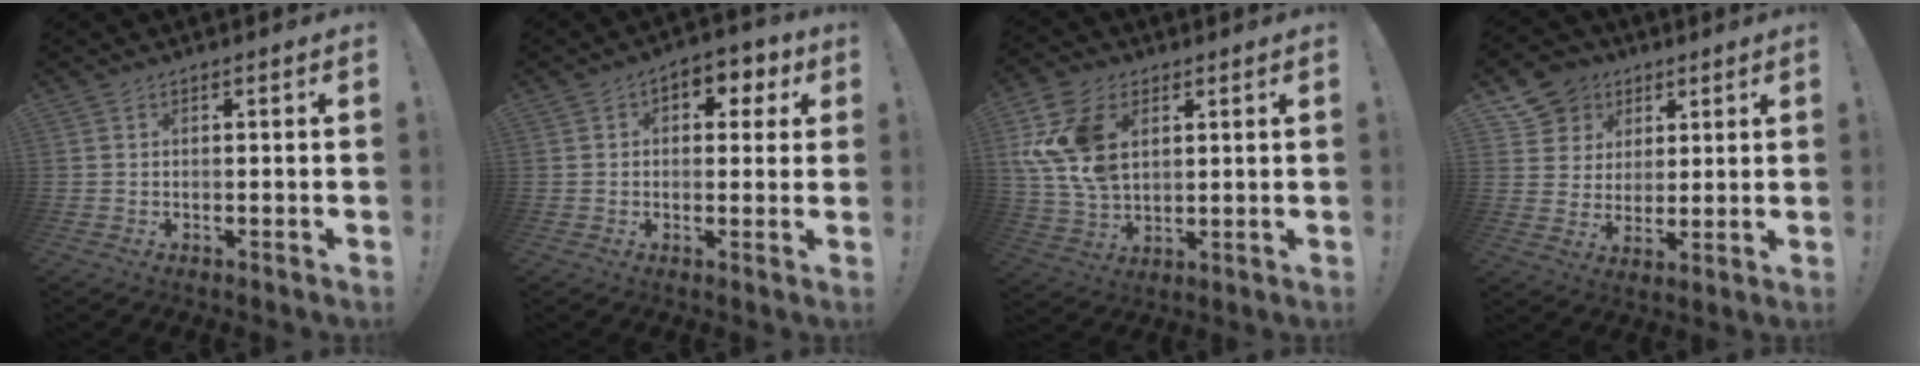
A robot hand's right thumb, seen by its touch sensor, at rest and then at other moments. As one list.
[{"total": 6.0, "force": [1.5, 4.6, 3.5], "torque": [-0.030, -0.004, 0.025]}, {"total": 16.3, "force": [4.8, 11.2, 10.9], "torque": [-0.226, -0.013, 0.093]}, {"total": 10.2, "force": [4.8, 8.7, 1.9], "torque": [-0.027, -0.033, 0.100]}]